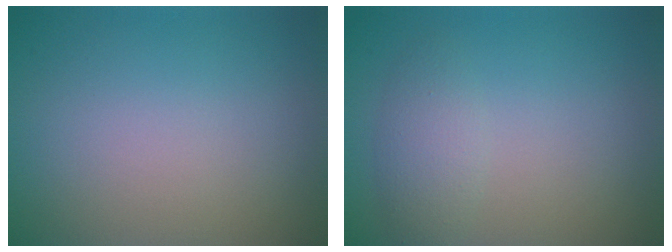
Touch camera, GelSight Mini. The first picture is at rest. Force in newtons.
{"total": 2.0, "press": 2.0, "slide": 0.1}